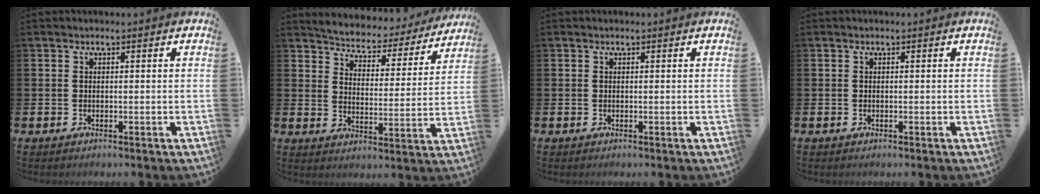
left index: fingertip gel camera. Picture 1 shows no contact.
{"total": 5.0, "force": [4.9, 1.1, 0.3], "torque": [-0.037, -0.043, 0.079]}
{"total": 0.0}
{"total": 0.0}